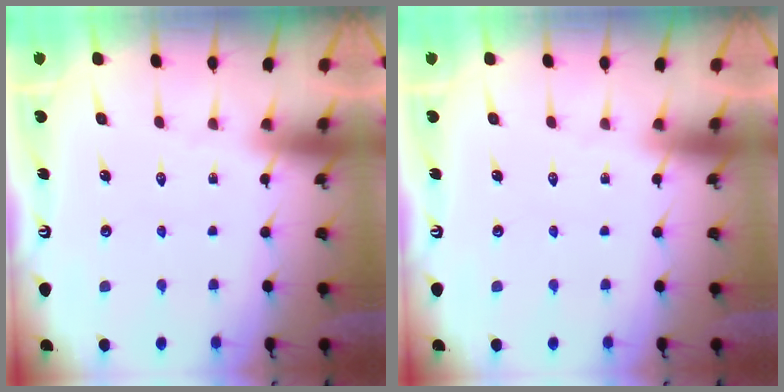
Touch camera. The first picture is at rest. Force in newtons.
{"total": 0.0}